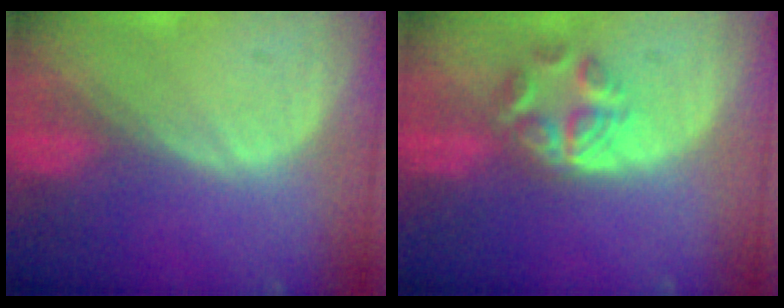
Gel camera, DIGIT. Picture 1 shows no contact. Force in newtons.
{"total": 5.9, "press": 5.0, "slide": 3.1}